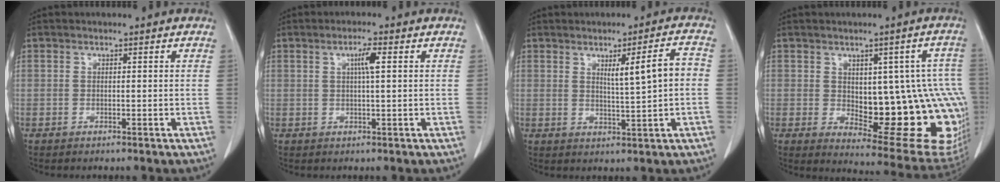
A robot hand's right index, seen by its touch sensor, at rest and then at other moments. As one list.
[{"total": 2.9, "force": [0.8, 0.0, 2.7], "torque": [-0.049, 0.002, 0.014]}, {"total": 6.2, "force": [0.7, 0.1, 6.2], "torque": [-0.095, 0.005, 0.016]}, {"total": 20.4, "force": [-1.8, 7.8, 18.7], "torque": [-0.150, 0.019, 0.009]}]